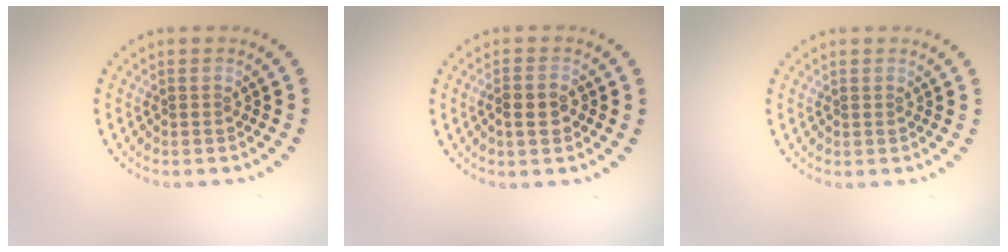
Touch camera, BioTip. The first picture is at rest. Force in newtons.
{"total": 1.7, "press": 1.5, "slide": 0.6}
{"total": 0.0}